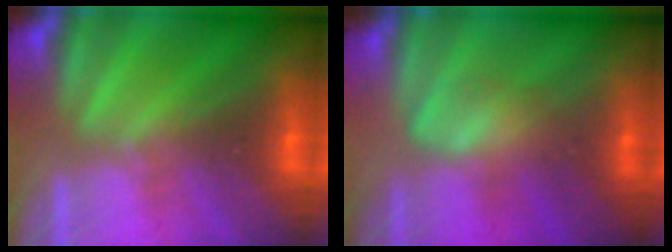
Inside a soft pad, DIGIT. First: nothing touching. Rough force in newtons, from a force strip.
{"total": 2.9}